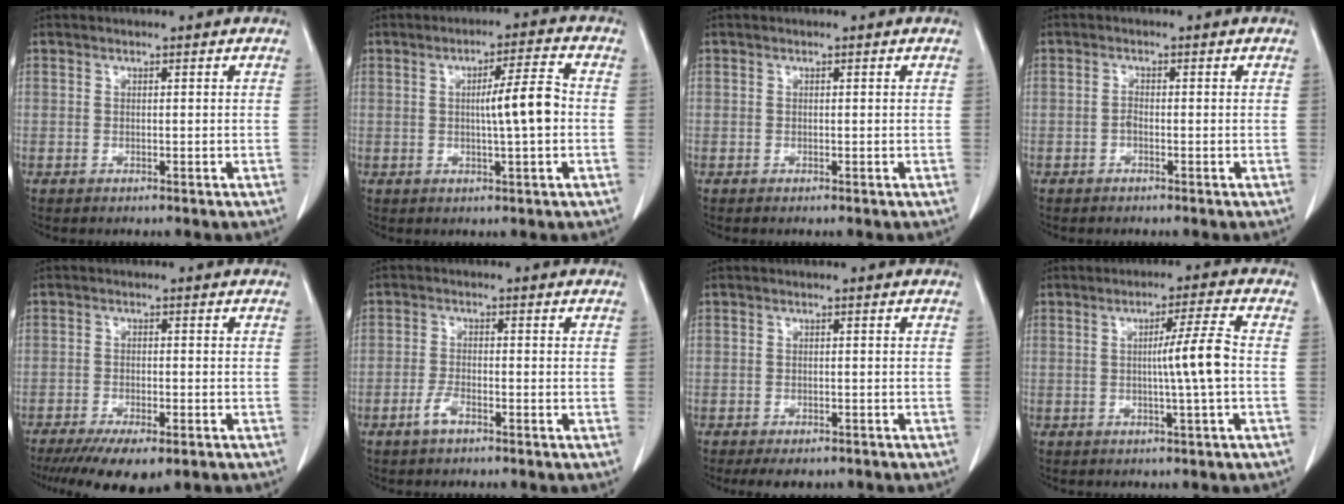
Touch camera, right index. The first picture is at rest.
{"total": 6.5, "force": [-0.2, 0.2, 6.5], "torque": [-0.099, 0.006, -0.005]}
{"total": 0.0}
{"total": 0.9, "force": [-0.5, 0.3, 0.7], "torque": [-0.015, 0.002, -0.010]}
{"total": 9.7, "force": [-6.7, 2.9, 6.3], "torque": [-0.094, -0.017, -0.101]}
{"total": 2.7, "force": [-1.8, 0.8, 1.9], "torque": [-0.041, 0.001, -0.037]}
{"total": 4.6, "force": [-3.6, 2.1, 1.9], "torque": [-0.019, -0.003, -0.046]}
{"total": 5.9, "force": [-0.5, -1.2, 5.8], "torque": [-0.092, 0.001, -0.008]}